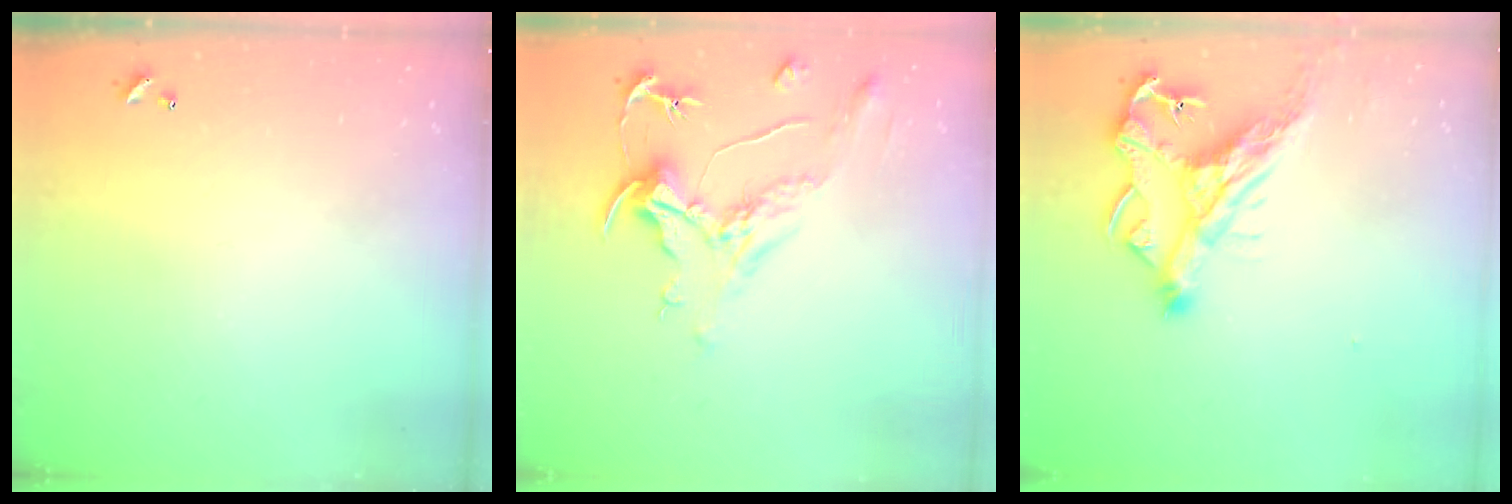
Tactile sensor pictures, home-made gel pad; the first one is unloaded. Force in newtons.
{"total": 2.1, "press": 1.6, "slide": 1.3}
{"total": 10.3, "press": 10.2, "slide": 1.7}